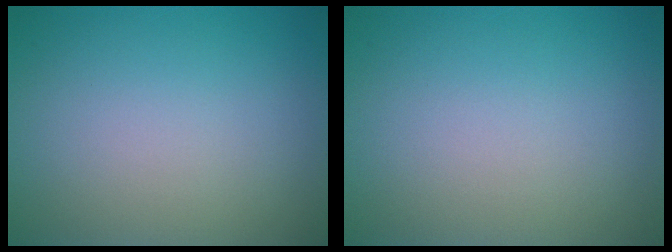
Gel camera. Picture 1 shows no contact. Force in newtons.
{"total": 0.0}